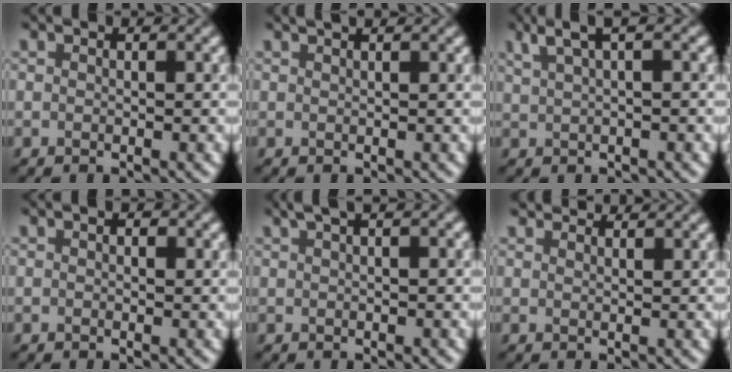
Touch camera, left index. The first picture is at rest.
{"total": 1.8, "force": [1.3, 0.5, 1.1], "torque": [-0.010, 0.004, 0.000]}
{"total": 2.9, "force": [1.9, 0.5, 2.1], "torque": [-0.028, 0.014, 0.035]}
{"total": 0.9, "force": [0.4, 0.4, 0.7], "torque": [-0.010, 0.000, 0.001]}
{"total": 2.4, "force": [1.3, 0.5, 2.0], "torque": [-0.029, 0.006, 0.016]}
{"total": 4.0, "force": [3.7, 0.9, 1.3], "torque": [-0.017, 0.012, 0.032]}